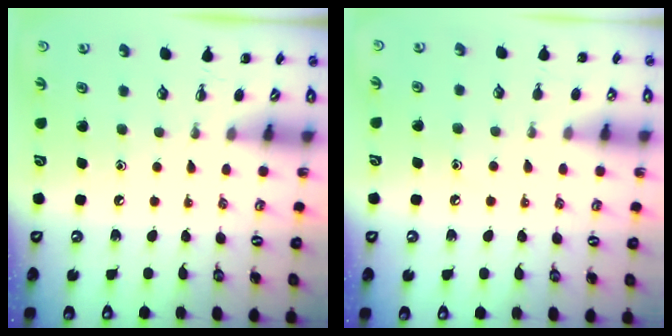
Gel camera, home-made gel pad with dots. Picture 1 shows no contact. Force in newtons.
{"total": 4.1, "press": 4.0, "slide": 1.1}